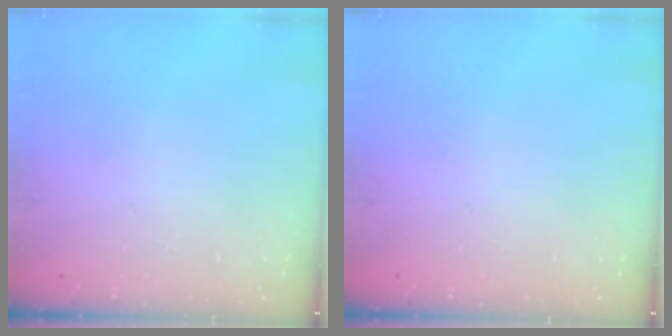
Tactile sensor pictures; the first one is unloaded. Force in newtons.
{"total": 0.0}